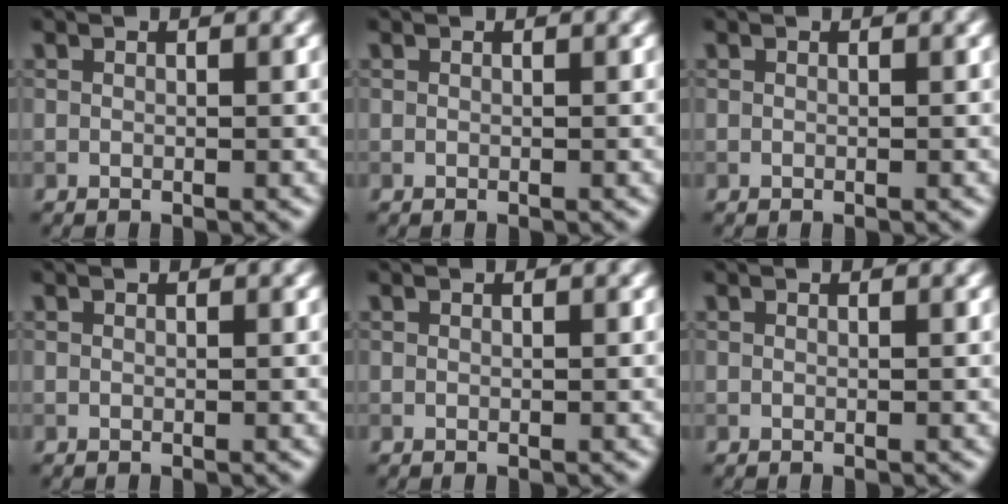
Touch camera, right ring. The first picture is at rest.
{"total": 0.0}
{"total": 0.0}
{"total": 0.0}
{"total": 0.0}
{"total": 0.0}